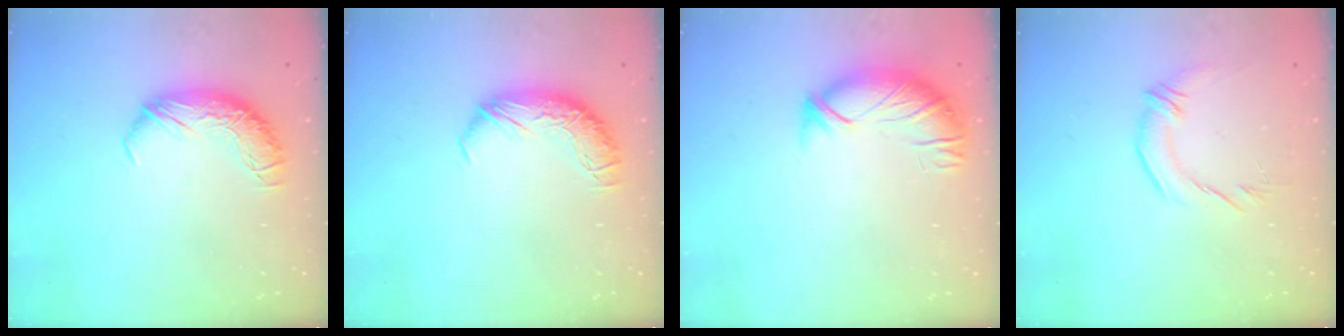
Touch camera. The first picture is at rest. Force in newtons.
{"total": 0.0}
{"total": 3.5, "press": 2.4, "slide": 2.5}
{"total": 1.8, "press": 0.7, "slide": 1.7}